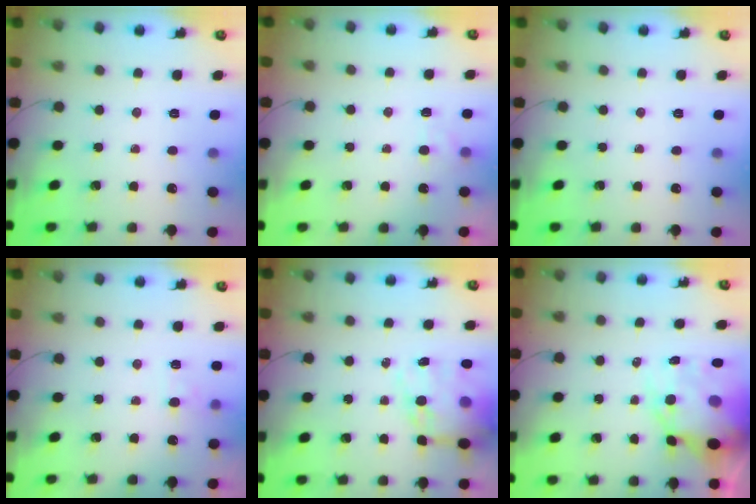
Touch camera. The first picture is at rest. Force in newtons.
{"total": 2.0, "press": 1.6, "slide": 1.2}
{"total": 0.0}
{"total": 3.7, "press": 3.4, "slide": 1.5}
{"total": 14.9, "press": 14.4, "slide": 3.7}
{"total": 13.6, "press": 13.2, "slide": 3.5}